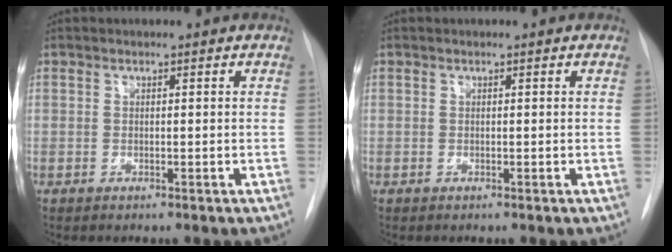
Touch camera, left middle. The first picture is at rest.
{"total": 0.0}